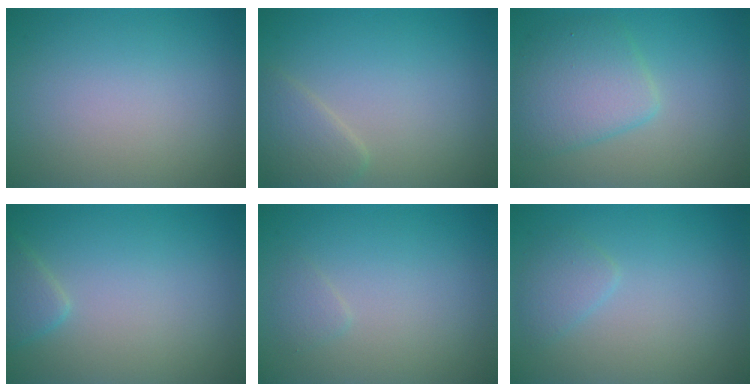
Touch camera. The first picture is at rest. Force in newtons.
{"total": 2.2, "press": 2.2, "slide": 0.1}
{"total": 4.3, "press": 4.3, "slide": 0.2}
{"total": 1.6, "press": 1.6, "slide": 0.1}
{"total": 0.8, "press": 0.8, "slide": 0.1}
{"total": 1.5, "press": 1.5, "slide": 0.1}